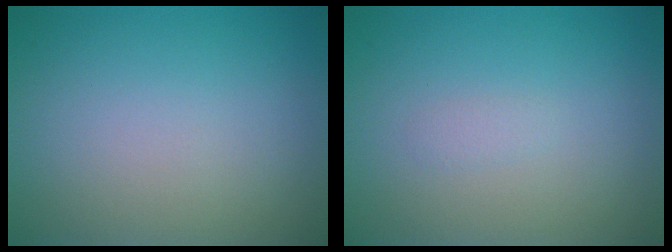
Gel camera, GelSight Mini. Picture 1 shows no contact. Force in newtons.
{"total": 0.5, "press": 0.5, "slide": 0.0}